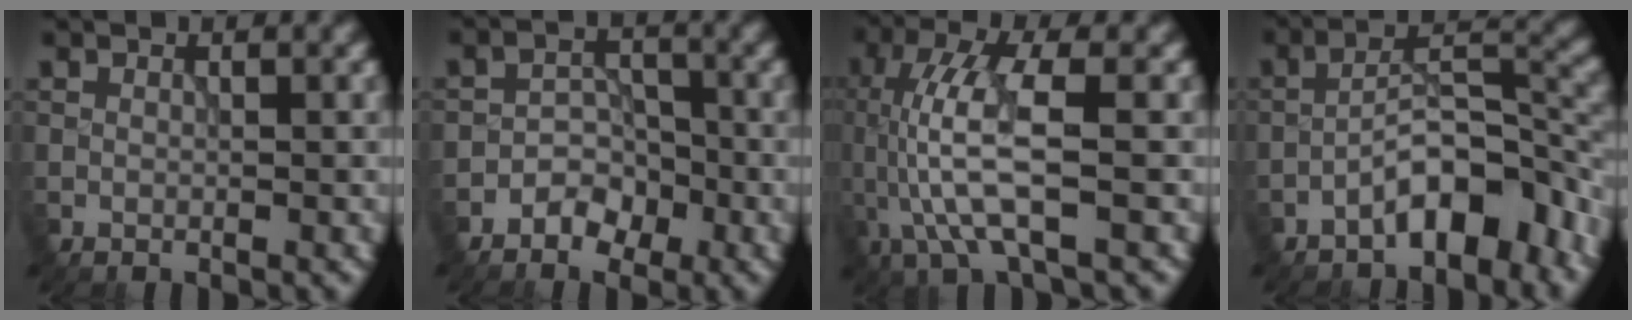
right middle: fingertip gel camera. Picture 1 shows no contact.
{"total": 2.7, "force": [-1.7, 1.8, 1.0], "torque": [-0.008, 0.010, -0.032]}
{"total": 7.5, "force": [-0.8, 2.0, 7.2], "torque": [-0.163, 0.012, -0.017]}
{"total": 6.6, "force": [-3.9, 2.3, 4.8], "torque": [-0.069, 0.020, -0.069]}